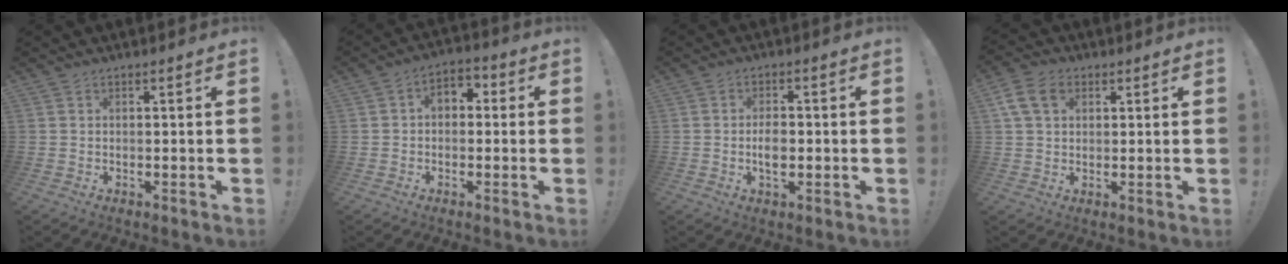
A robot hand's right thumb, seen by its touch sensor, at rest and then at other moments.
{"total": 5.1, "force": [-0.2, 3.8, 3.3], "torque": [-0.049, 0.011, -0.003]}
{"total": 4.4, "force": [-1.0, 2.5, 3.4], "torque": [-0.043, -0.004, -0.024]}
{"total": 8.9, "force": [3.4, 6.2, 5.4], "torque": [-0.099, 0.004, 0.069]}